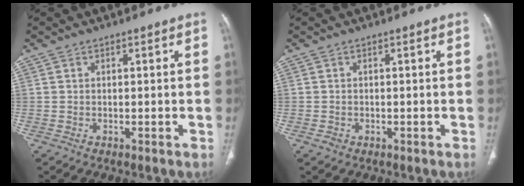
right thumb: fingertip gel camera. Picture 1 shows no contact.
{"total": 1.0, "force": [-0.4, 0.9, 0.4], "torque": [-0.006, 0.005, -0.005]}